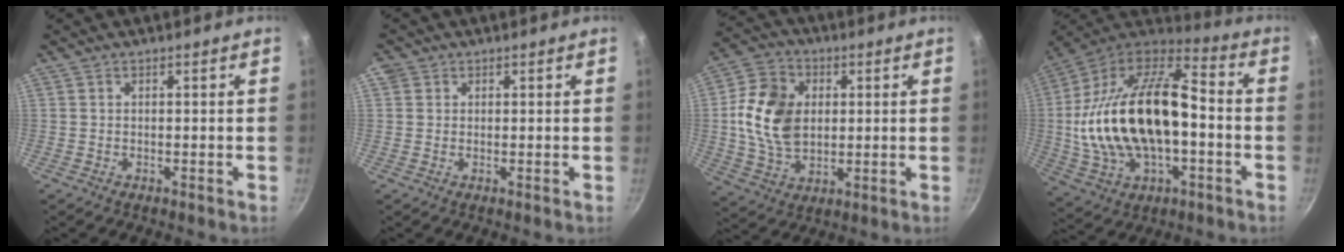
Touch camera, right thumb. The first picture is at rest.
{"total": 1.6, "force": [0.6, 1.5, 0.4], "torque": [0.002, 0.003, 0.006]}
{"total": 14.6, "force": [1.6, 10.6, 9.9], "torque": [-0.166, 0.000, 0.028]}
{"total": 27.8, "force": [-2.1, 15.2, 23.2], "torque": [-0.445, 0.039, -0.036]}